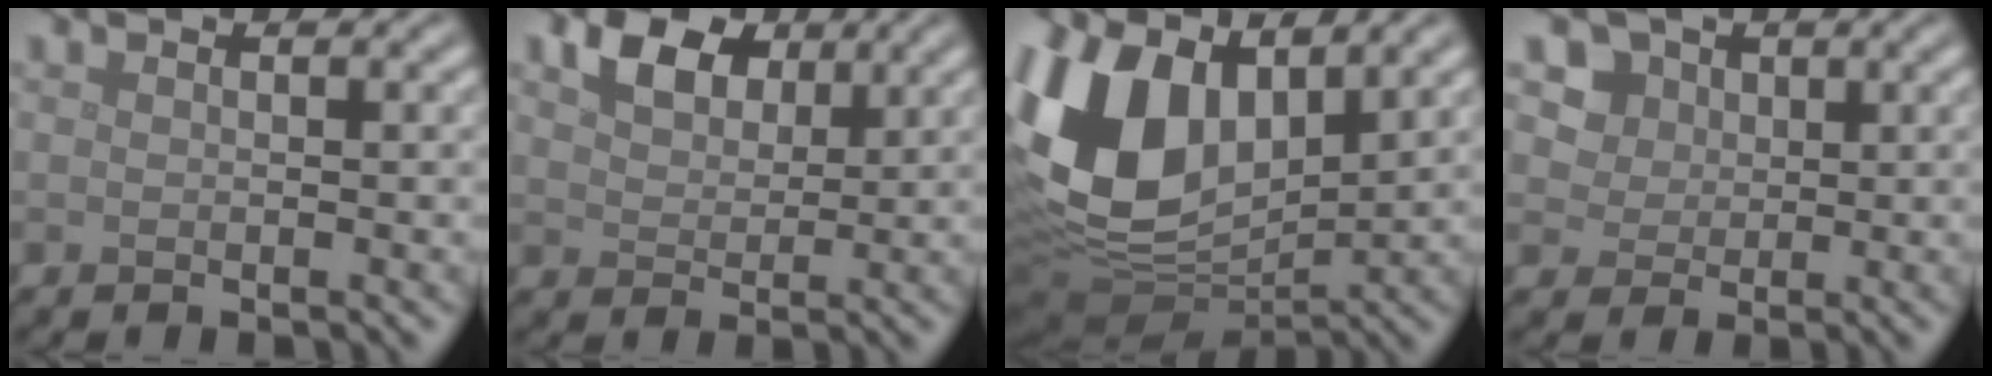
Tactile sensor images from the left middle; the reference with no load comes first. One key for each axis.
{"total": 4.4, "fx": 2.6, "fy": 2.7, "fz": 2.4, "tx": -0.051, "ty": 0.004, "tz": 0.043}
{"total": 13.5, "fx": 3.3, "fy": 8.4, "fz": 10.0, "tx": -0.237, "ty": -0.002, "tz": 0.057}
{"total": 6.3, "fx": 3.2, "fy": 4.8, "fz": 2.4, "tx": -0.054, "ty": 0.000, "tz": 0.054}